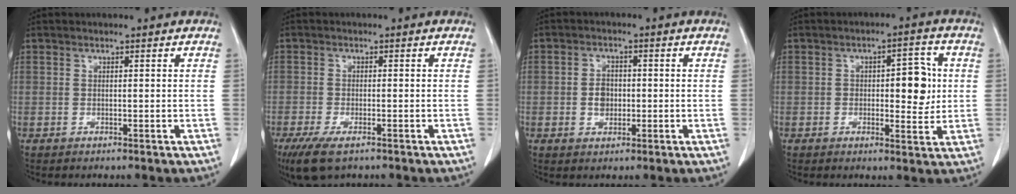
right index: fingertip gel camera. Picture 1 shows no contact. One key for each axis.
{"total": 6.4, "fx": -4.3, "fy": 1.9, "fz": 4.3, "tx": -0.079, "ty": -0.016, "tz": -0.070}
{"total": 3.2, "fx": -0.5, "fy": 2.4, "fz": 2.1, "tx": -0.037, "ty": 0.003, "tz": -0.007}
{"total": 6.8, "fx": 0.6, "fy": 2.8, "fz": 6.1, "tx": -0.074, "ty": 0.011, "tz": 0.009}